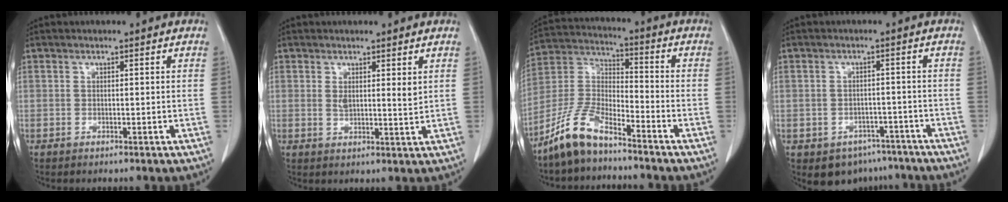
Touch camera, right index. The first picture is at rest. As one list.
[{"total": 3.1, "force": [1.4, 0.7, 2.7], "torque": [-0.045, -0.009, 0.025]}, {"total": 10.1, "force": [-8.1, 2.6, 5.4], "torque": [-0.131, 0.004, -0.166]}, {"total": 7.0, "force": [-4.9, 4.9, 1.0], "torque": [-0.001, 0.012, -0.062]}]